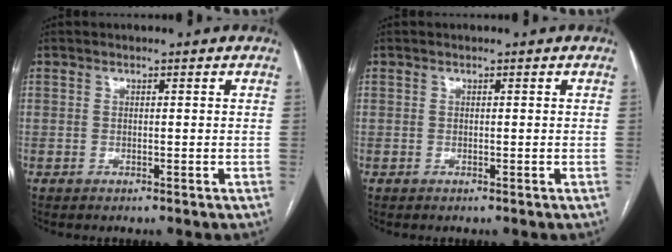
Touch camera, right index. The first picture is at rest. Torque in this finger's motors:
{"motor_torque": [0.00, 0.00, 0.02, 0.00]}